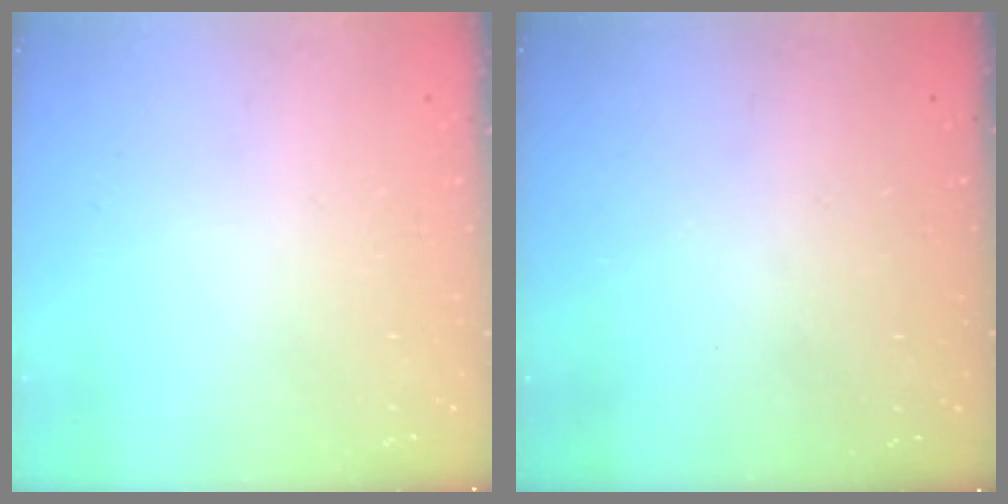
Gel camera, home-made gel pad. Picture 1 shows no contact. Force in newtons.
{"total": 3.1, "press": 2.9, "slide": 1.1}